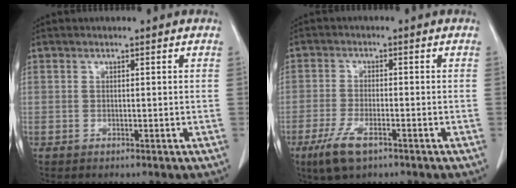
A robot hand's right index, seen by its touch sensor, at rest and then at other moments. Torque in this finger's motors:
{"motor_torque": [0.59, -0.53, 0.17, 0.07]}